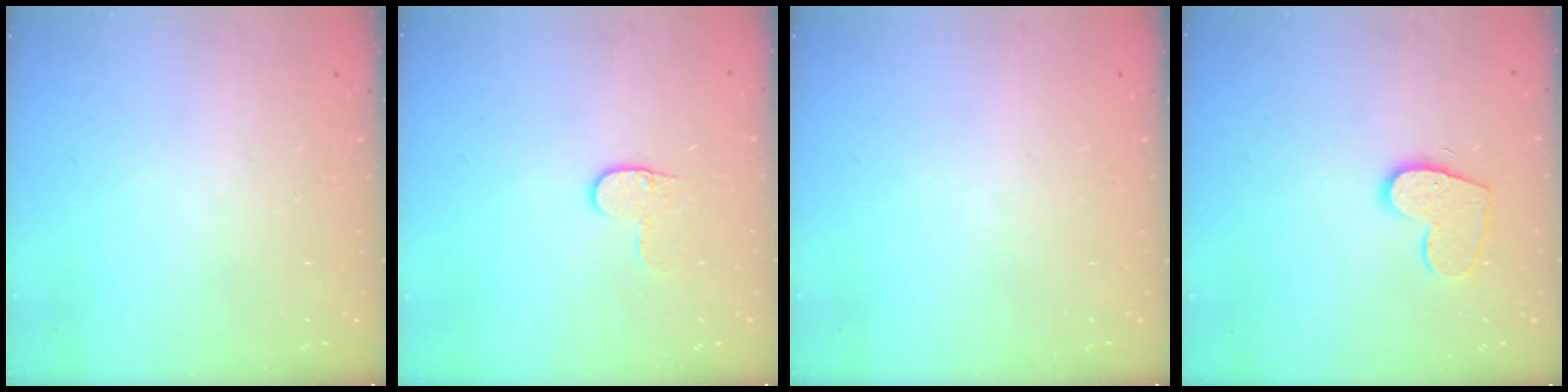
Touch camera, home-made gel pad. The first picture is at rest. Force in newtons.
{"total": 5.7, "press": 5.6, "slide": 0.6}
{"total": 0.0}
{"total": 10.6, "press": 10.5, "slide": 0.8}